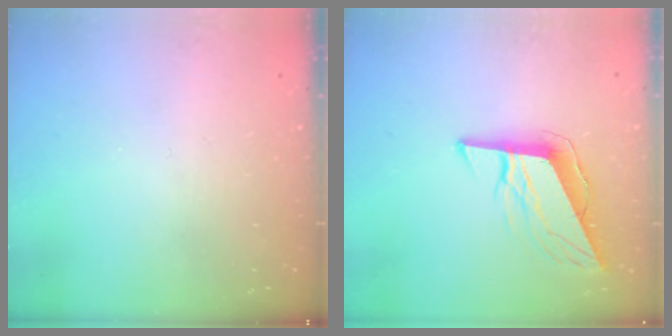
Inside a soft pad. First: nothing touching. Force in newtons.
{"total": 10.5, "press": 10.2, "slide": 2.4}